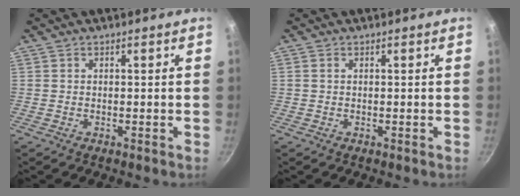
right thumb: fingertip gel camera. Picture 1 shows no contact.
{"total": 0.5, "force": [0.1, 0.4, 0.4], "torque": [-0.006, 0.003, 0.000]}